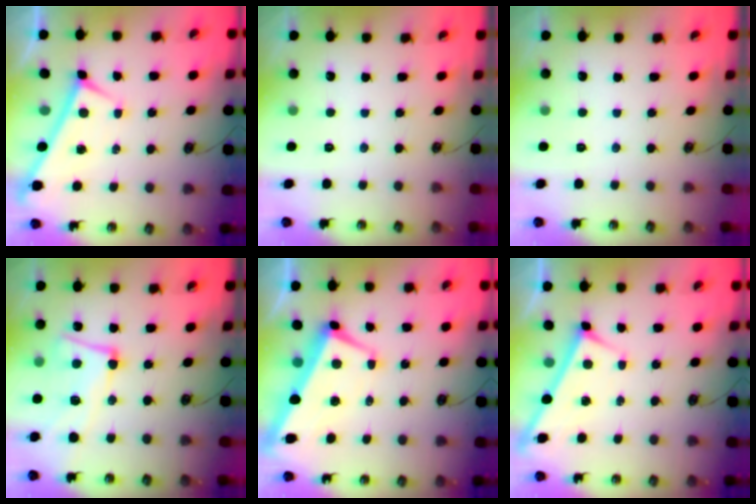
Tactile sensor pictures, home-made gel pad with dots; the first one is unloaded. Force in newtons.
{"total": 0.0}
{"total": 0.0}
{"total": 8.5, "press": 8.4, "slide": 1.7}
{"total": 1.7, "press": 1.1, "slide": 1.3}
{"total": 3.1, "press": 3.1, "slide": 0.3}